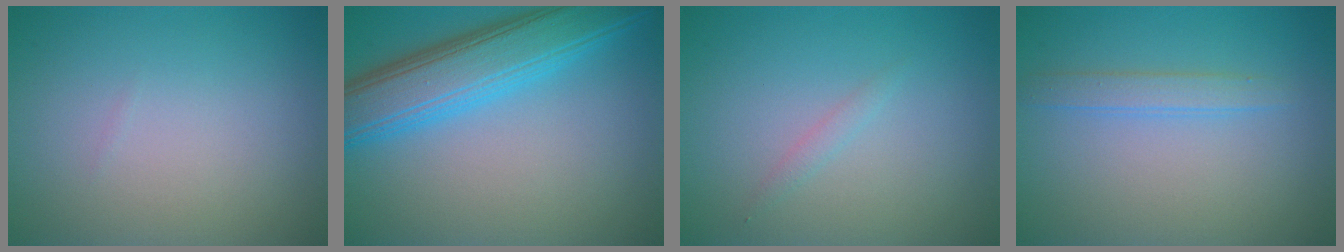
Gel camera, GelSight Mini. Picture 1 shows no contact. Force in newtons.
{"total": 7.3, "press": 7.3, "slide": 0.3}
{"total": 0.7, "press": 0.7, "slide": 0.0}
{"total": 1.7, "press": 1.7, "slide": 0.1}